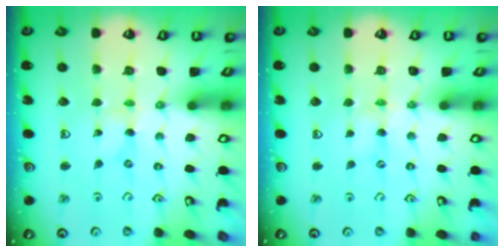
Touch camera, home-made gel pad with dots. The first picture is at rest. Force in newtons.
{"total": 0.8, "press": 0.8, "slide": 0.2}